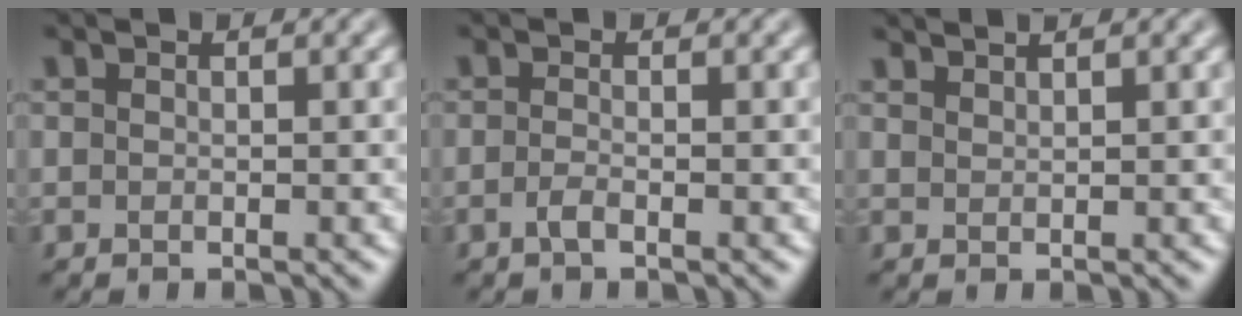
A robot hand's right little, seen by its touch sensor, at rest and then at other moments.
{"total": 0.9, "force": [-0.7, -0.6, -0.1], "torque": [-0.005, 0.006, -0.021]}
{"total": 1.4, "force": [1.2, -0.5, -0.6], "torque": [0.003, 0.000, 0.021]}